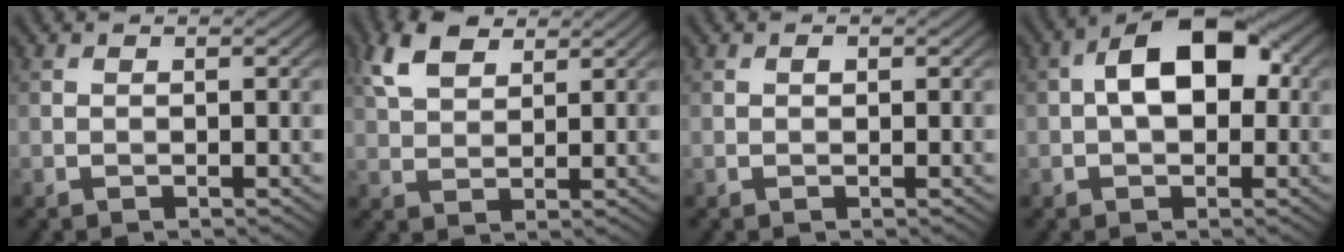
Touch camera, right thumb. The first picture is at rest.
{"total": 6.1, "force": [3.5, 3.2, 3.9], "torque": [-0.090, 0.010, 0.068]}
{"total": 0.6, "force": [0.2, 0.4, 0.3], "torque": [-0.003, -0.002, 0.002]}
{"total": 8.5, "force": [0.8, 5.1, 6.7], "torque": [-0.102, 0.014, 0.001]}